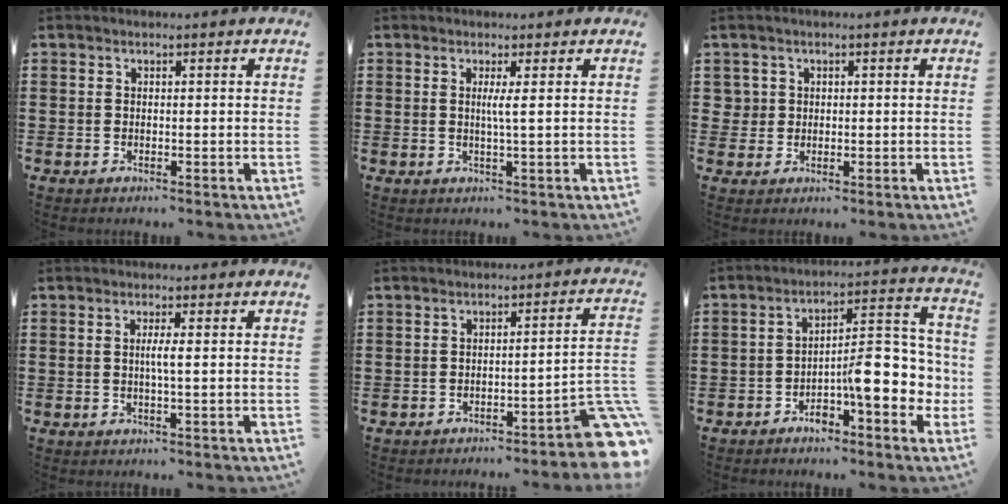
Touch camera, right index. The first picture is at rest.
{"total": 2.1, "force": [0.4, -0.5, 2.0], "torque": [-0.039, -0.006, 0.003]}
{"total": 1.9, "force": [0.4, 1.8, 0.2], "torque": [-0.013, 0.009, 0.005]}
{"total": 2.1, "force": [0.1, -0.1, 2.1], "torque": [-0.040, -0.004, -0.001]}
{"total": 5.1, "force": [-3.7, 0.4, 3.5], "torque": [-0.048, -0.014, -0.070]}
{"total": 9.5, "force": [-2.5, 4.1, 8.2], "torque": [-0.099, -0.007, -0.050]}